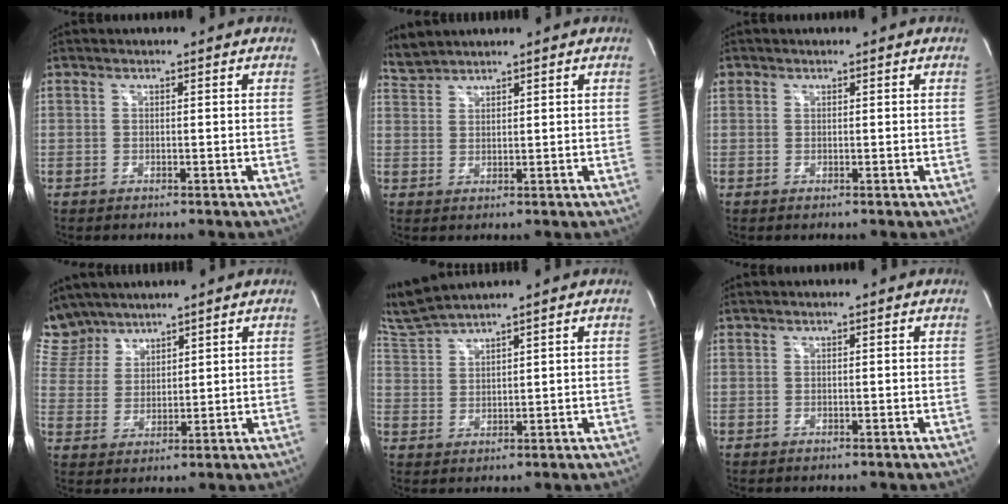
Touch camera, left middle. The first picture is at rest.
{"total": 3.6, "force": [3.6, -0.4, -0.1], "torque": [-0.014, 0.015, 0.081]}
{"total": 1.1, "force": [0.5, 1.0, 0.2], "torque": [0.004, 0.011, 0.009]}
{"total": 7.6, "force": [7.0, 2.8, 0.4], "torque": [-0.017, 0.014, 0.154]}
{"total": 6.1, "force": [5.8, -1.3, 1.6], "torque": [-0.053, 0.005, 0.126]}
{"total": 0.6, "force": [0.5, 0.0, 0.3], "torque": [-0.014, 0.017, 0.016]}